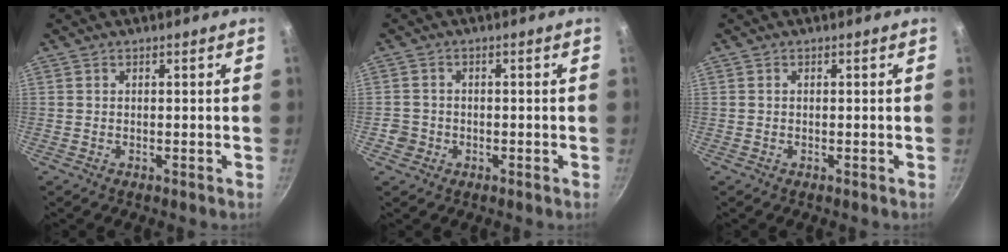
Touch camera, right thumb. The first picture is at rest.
{"total": 2.8, "force": [-1.1, 2.5, 0.5], "torque": [0.002, 0.018, -0.014]}
{"total": 0.0}